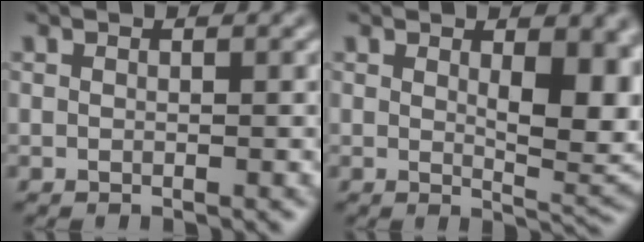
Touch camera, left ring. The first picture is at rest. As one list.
[{"total": 6.6, "force": [1.0, 2.6, 5.9], "torque": [-0.079, -0.007, 0.025]}]